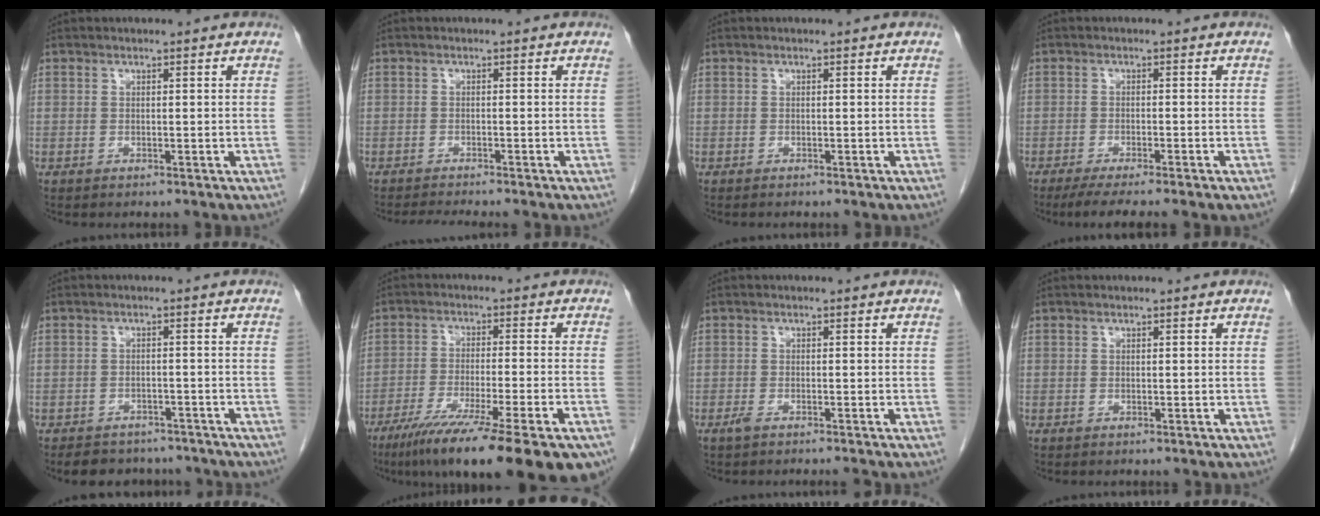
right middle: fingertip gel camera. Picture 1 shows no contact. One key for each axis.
{"total": 3.8, "fx": -3.5, "fy": -0.2, "fz": 1.5, "tx": -0.022, "ty": -0.010, "tz": -0.052}
{"total": 0.8, "fx": -0.6, "fy": 0.1, "fz": 0.4, "tx": -0.005, "ty": -0.001, "tz": -0.007}
{"total": 6.7, "fx": -5.2, "fy": -0.1, "fz": 4.2, "tx": -0.054, "ty": -0.014, "tz": -0.078}
{"total": 8.9, "fx": -7.7, "fy": 3.8, "fz": 2.2, "tx": -0.031, "ty": 0.005, "tz": -0.091}
{"total": 21.0, "fx": -15.0, "fy": 1.4, "fz": 14.6, "tx": -0.171, "ty": -0.047, "tz": -0.231}
{"total": 2.6, "fx": -2.1, "fy": 0.1, "fz": 1.5, "tx": -0.025, "ty": -0.004, "tz": -0.033}
{"total": 0.0}